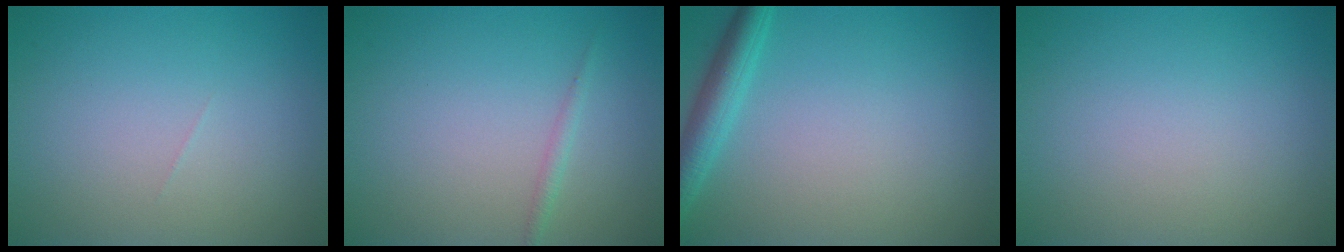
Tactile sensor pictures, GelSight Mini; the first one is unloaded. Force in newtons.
{"total": 0.9, "press": 0.9, "slide": 0.1}
{"total": 3.0, "press": 3.0, "slide": 0.2}
{"total": 0.0}